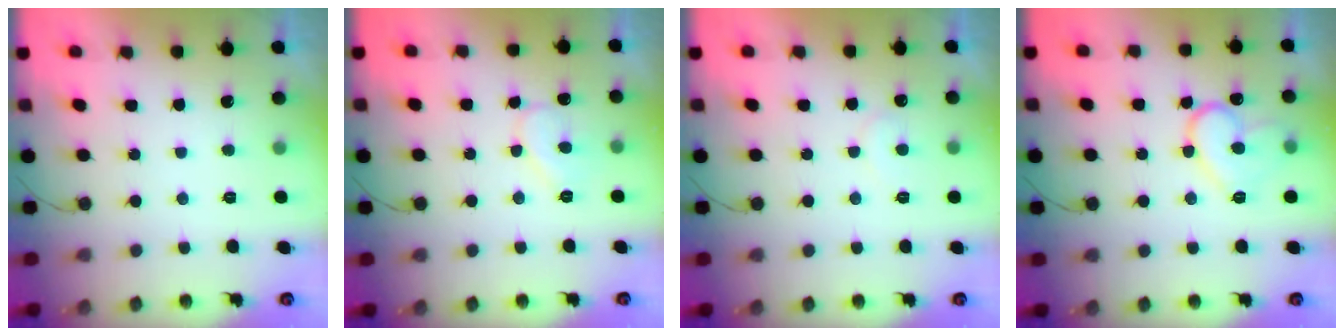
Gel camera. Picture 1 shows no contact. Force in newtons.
{"total": 8.1, "press": 8.1, "slide": 0.2}
{"total": 5.4, "press": 5.4, "slide": 0.3}
{"total": 12.9, "press": 12.8, "slide": 1.1}